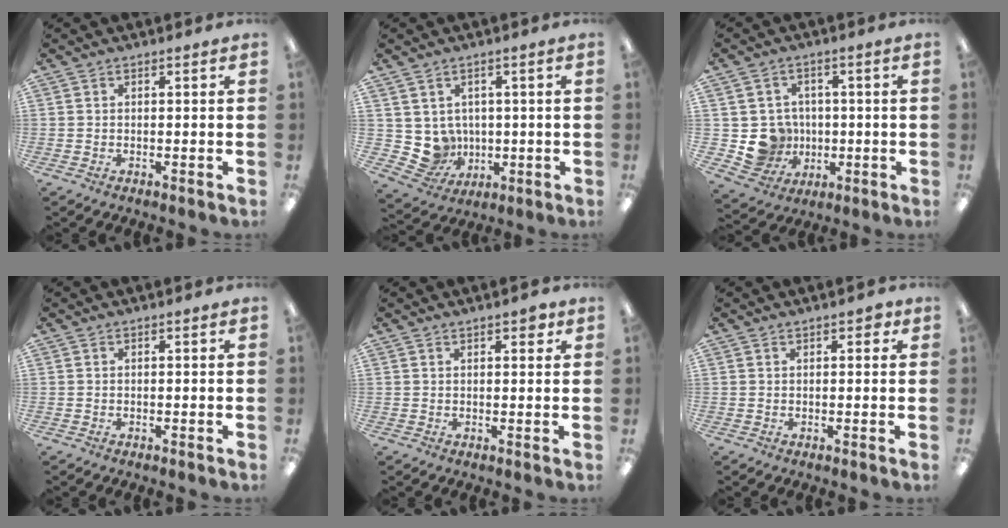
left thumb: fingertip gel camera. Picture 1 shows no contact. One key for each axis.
{"total": 6.8, "fx": 1.6, "fy": 6.5, "fz": 0.9, "tx": -0.039, "ty": -0.018, "tz": 0.042}
{"total": 8.6, "fx": -0.2, "fy": 8.4, "fz": 1.5, "tx": -0.055, "ty": 0.003, "tz": 0.010}
{"total": 0.0}
{"total": 2.2, "fx": 1.5, "fy": 0.9, "fz": 1.4, "tx": -0.012, "ty": -0.005, "tz": 0.023}
{"total": 1.8, "fx": 0.9, "fy": 1.0, "fz": 1.2, "tx": -0.017, "ty": 0.001, "tz": 0.013}